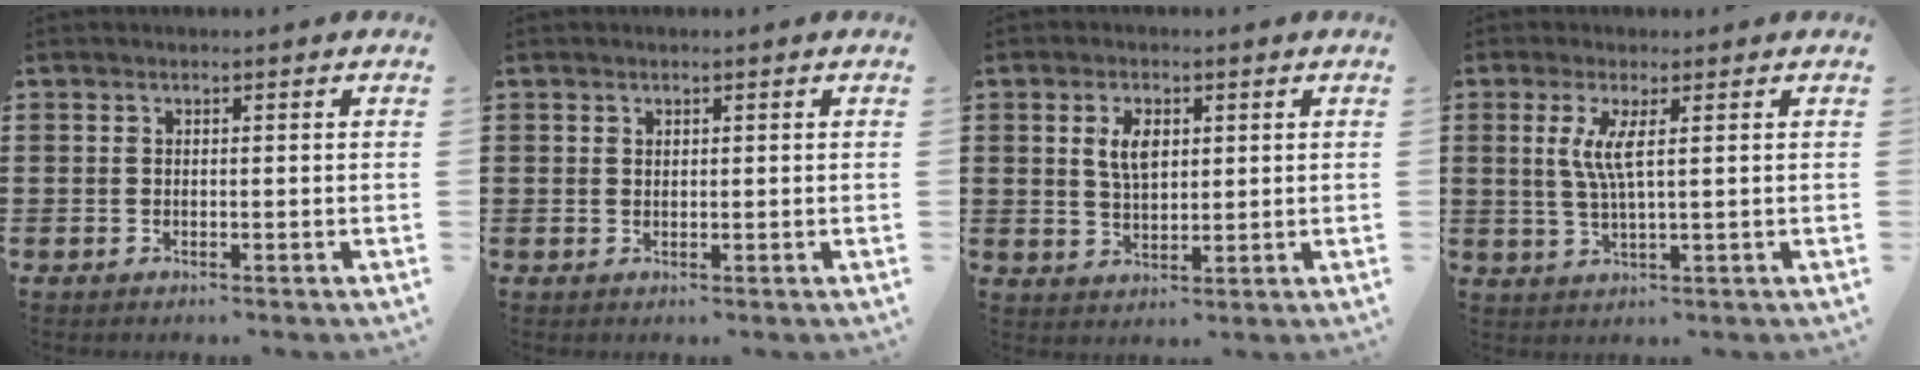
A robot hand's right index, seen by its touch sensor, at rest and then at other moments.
{"total": 0.6, "force": [0.4, 0.5, 0.1], "torque": [-0.004, 0.001, 0.009]}
{"total": 4.4, "force": [1.3, 2.3, 3.5], "torque": [-0.068, 0.007, 0.020]}
{"total": 4.2, "force": [1.0, 0.5, 4.1], "torque": [-0.090, -0.004, 0.012]}